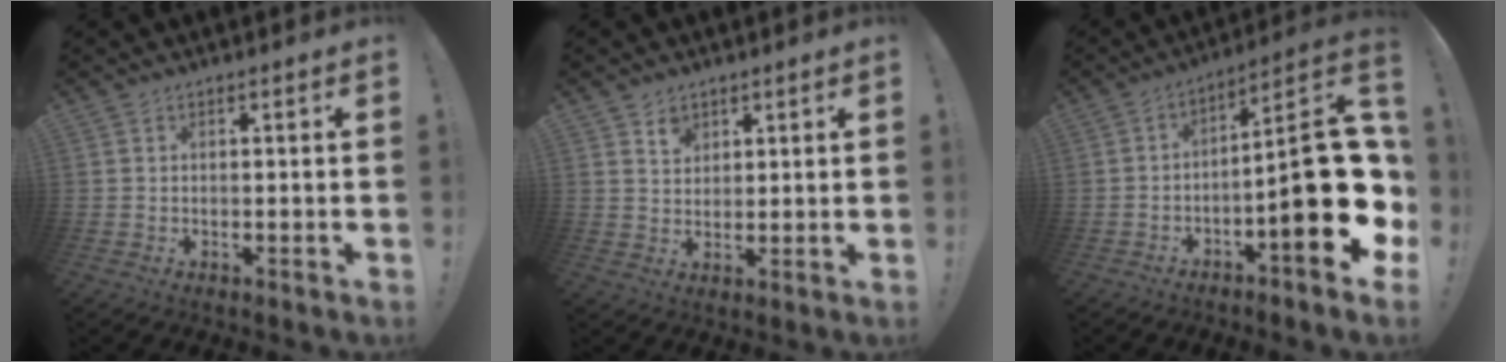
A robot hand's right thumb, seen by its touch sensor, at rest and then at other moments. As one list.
[{"total": 4.2, "force": [2.9, 2.8, 1.0], "torque": [-0.005, -0.016, 0.050]}, {"total": 21.8, "force": [-4.0, 5.5, 20.7], "torque": [-0.315, 0.026, -0.057]}]